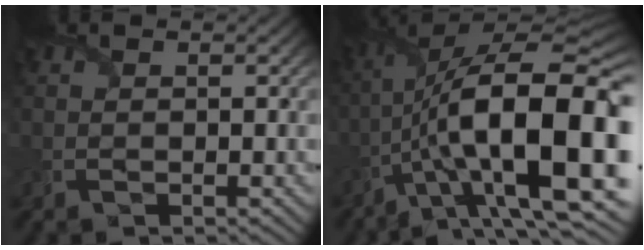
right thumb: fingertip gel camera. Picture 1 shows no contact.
{"total": 19.1, "force": [-5.0, 6.5, 17.2], "torque": [-0.293, 0.003, -0.081]}